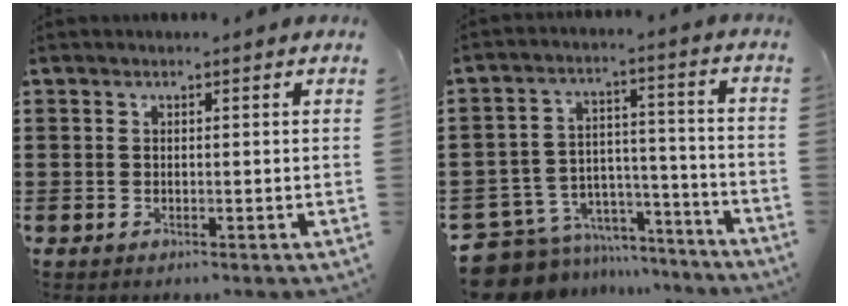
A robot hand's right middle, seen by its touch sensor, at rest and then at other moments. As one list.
[{"total": 8.5, "force": [-7.4, 3.9, 1.4], "torque": [-0.052, 0.011, -0.145]}]